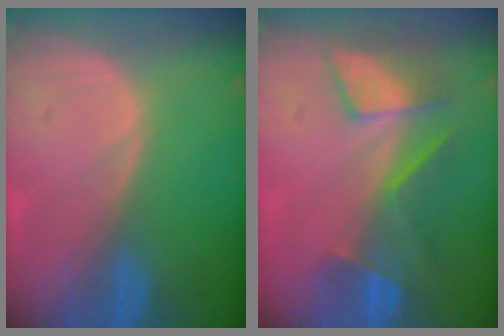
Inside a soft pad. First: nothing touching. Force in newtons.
{"total": 8.6, "press": 7.3, "slide": 4.5}